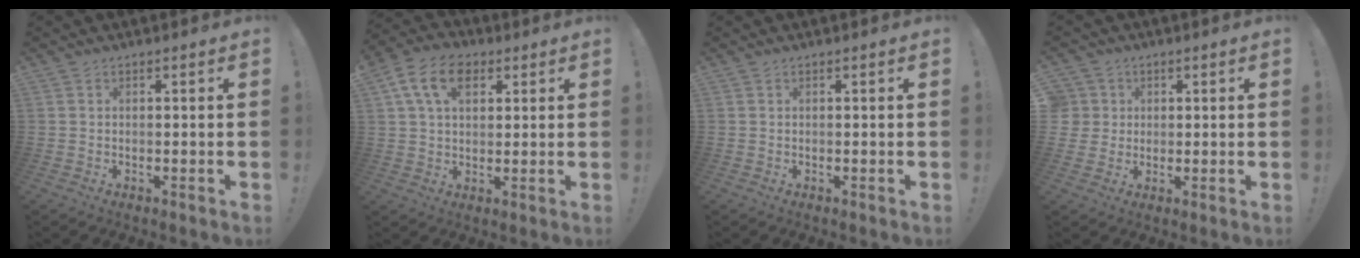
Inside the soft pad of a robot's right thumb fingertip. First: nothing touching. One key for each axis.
{"total": 11.4, "fx": 4.7, "fy": 7.3, "fz": 7.5, "tx": -0.123, "ty": 0.004, "tz": 0.088}
{"total": 0.0}
{"total": 5.2, "fx": 1.3, "fy": 5.0, "fz": 0.7, "tx": -0.019, "ty": 0.002, "tz": 0.029}